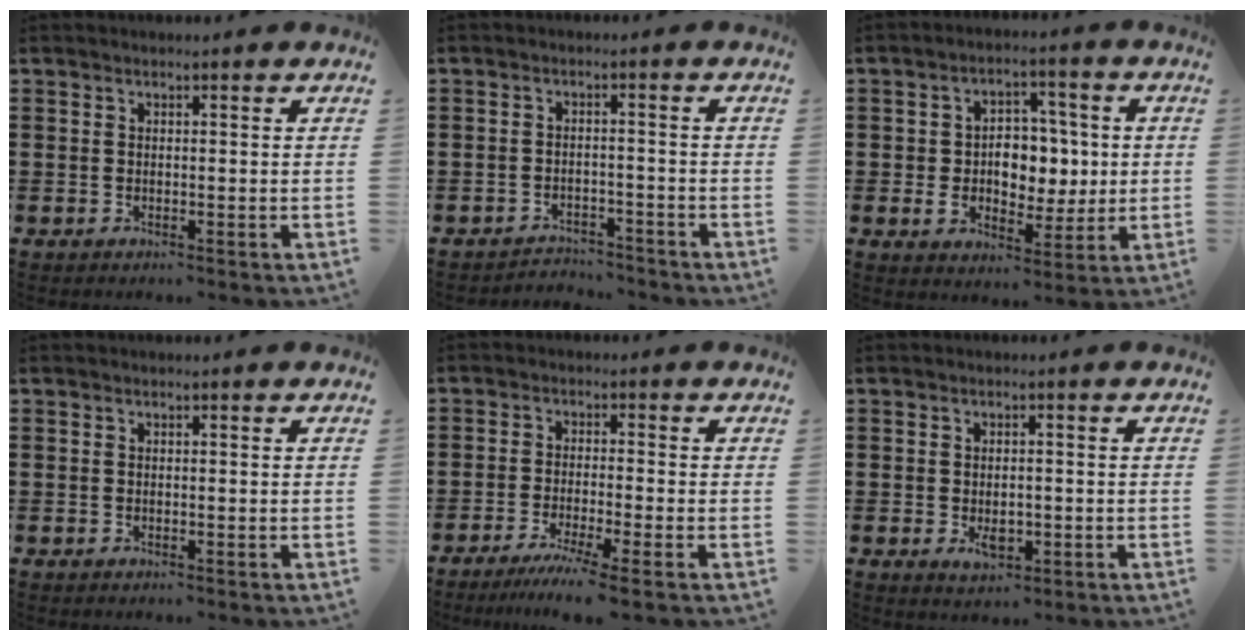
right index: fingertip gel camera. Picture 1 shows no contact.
{"total": 2.8, "force": [-2.8, 0.4, 0.0], "torque": [-0.008, -0.001, -0.060]}
{"total": 6.9, "force": [0.0, 5.3, 4.4], "torque": [-0.082, 0.012, -0.005]}
{"total": 0.0}
{"total": 4.6, "force": [-3.4, -0.5, 3.1], "torque": [-0.063, -0.020, -0.064]}
{"total": 2.9, "force": [-0.5, 1.4, 2.4], "torque": [-0.037, -0.004, -0.009]}